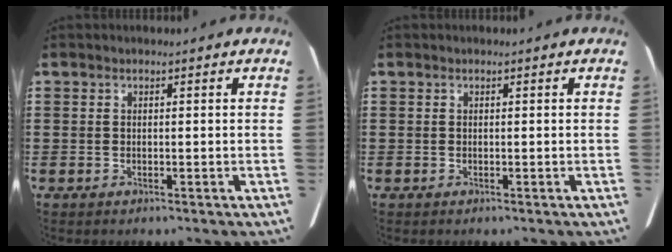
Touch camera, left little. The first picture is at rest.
{"total": 0.0}